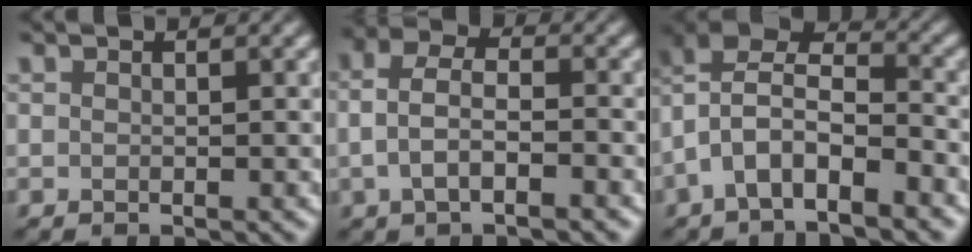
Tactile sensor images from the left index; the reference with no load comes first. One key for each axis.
{"total": 3.6, "fx": -1.0, "fy": 1.6, "fz": 3.1, "tx": -0.066, "ty": 0.006, "tz": -0.026}
{"total": 6.8, "fx": -2.9, "fy": 3.2, "fz": 5.2, "tx": -0.089, "ty": 0.015, "tz": -0.063}